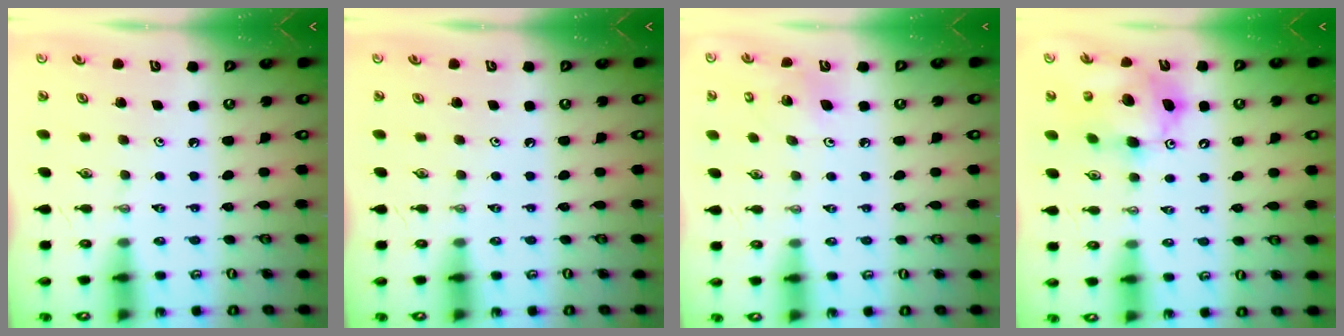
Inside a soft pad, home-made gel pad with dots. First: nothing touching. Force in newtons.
{"total": 0.0}
{"total": 6.6, "press": 6.3, "slide": 2.2}
{"total": 13.2, "press": 12.9, "slide": 2.5}